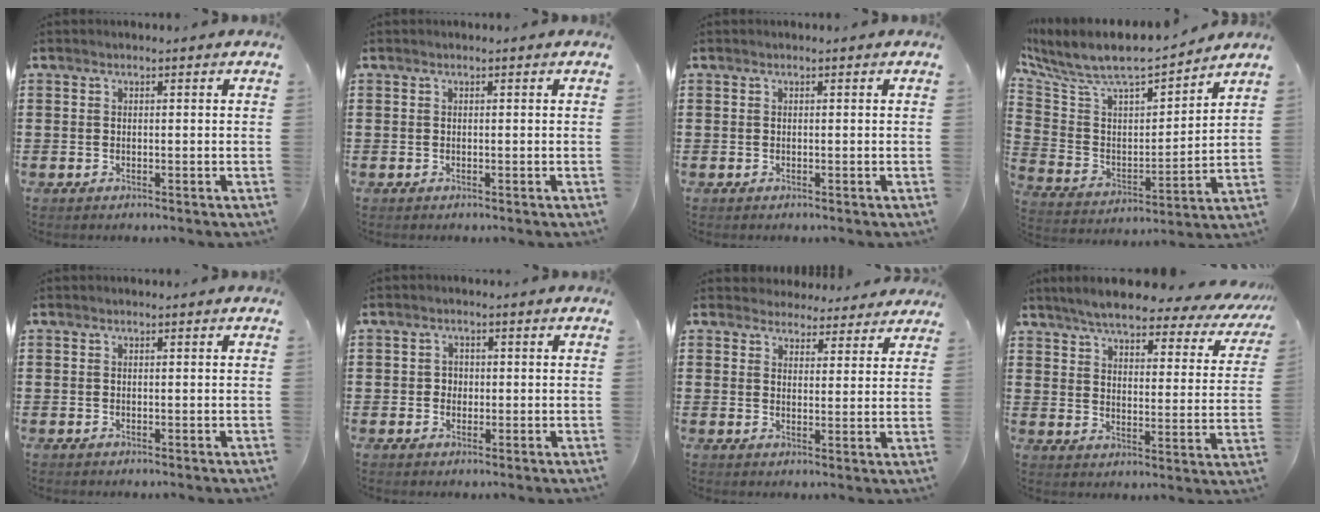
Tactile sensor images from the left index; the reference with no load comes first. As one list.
[{"total": 0.0}, {"total": 0.0}, {"total": 7.7, "force": [6.7, 2.0, 3.3], "torque": [-0.098, -0.054, 0.110]}, {"total": 0.0}, {"total": 1.6, "force": [0.0, 1.5, 0.5], "torque": [-0.016, 0.006, -0.003]}, {"total": 3.7, "force": [3.6, 1.0, 0.1], "torque": [-0.017, -0.011, 0.067]}, {"total": 6.2, "force": [5.6, 0.8, 2.6], "torque": [-0.068, -0.034, 0.092]}]